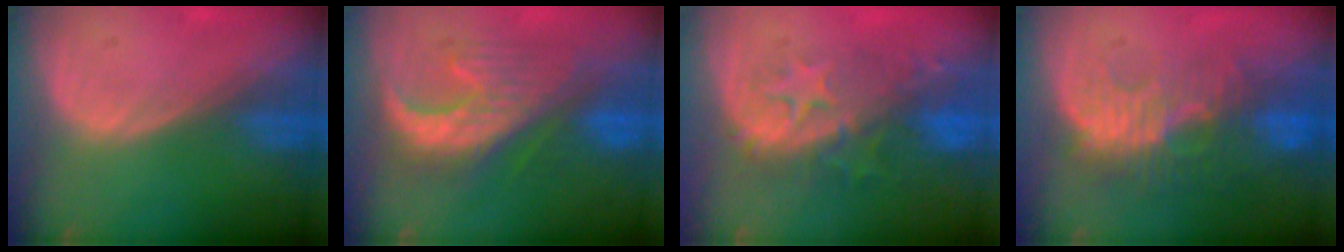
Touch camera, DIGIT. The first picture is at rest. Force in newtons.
{"total": 9.5, "press": 9.4, "slide": 1.2}
{"total": 9.7, "press": 9.1, "slide": 3.2}
{"total": 10.8, "press": 9.5, "slide": 5.2}